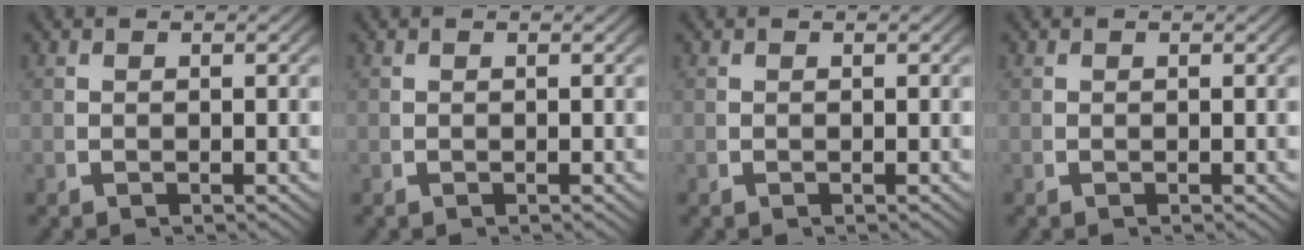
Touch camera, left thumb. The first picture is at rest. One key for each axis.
{"total": 0.0}
{"total": 0.0}
{"total": 0.0}